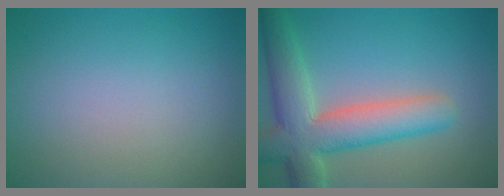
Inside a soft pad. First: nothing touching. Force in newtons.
{"total": 8.1, "press": 8.1, "slide": 0.6}